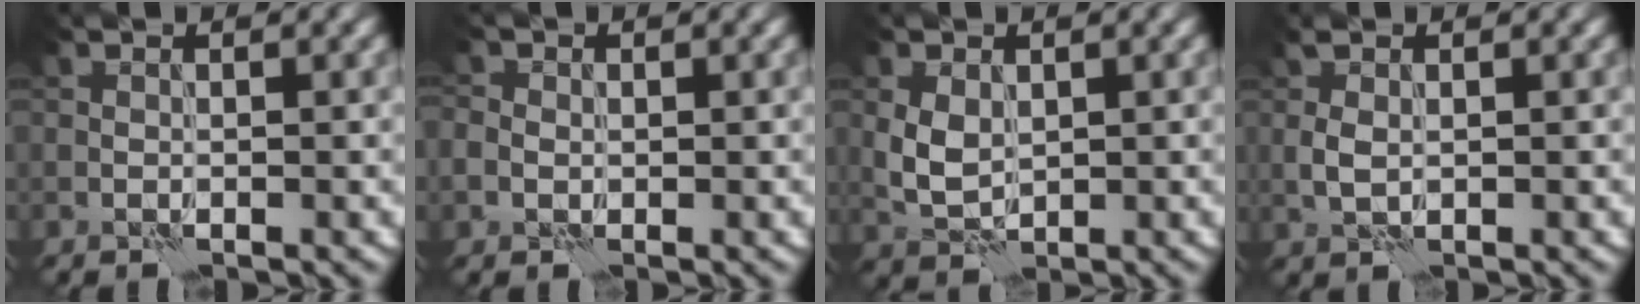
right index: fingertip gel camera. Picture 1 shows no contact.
{"total": 1.6, "force": [0.1, 1.5, 0.4], "torque": [-0.002, 0.001, -0.001]}
{"total": 2.8, "force": [0.6, 2.1, 1.8], "torque": [-0.045, -0.001, 0.013]}
{"total": 1.5, "force": [0.4, 1.0, 1.0], "torque": [-0.028, -0.001, 0.007]}